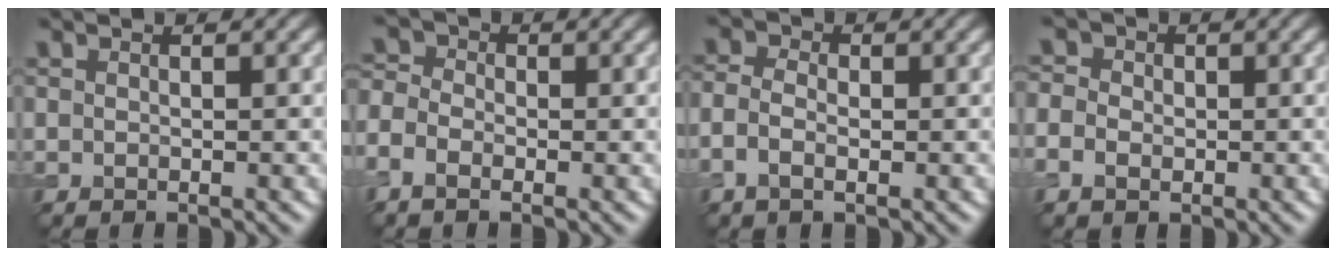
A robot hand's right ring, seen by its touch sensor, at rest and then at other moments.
{"total": 3.0, "force": [-1.4, 2.0, 1.8], "torque": [-0.035, 0.003, -0.035]}
{"total": 2.4, "force": [-0.9, 1.4, 1.7], "torque": [-0.035, 0.000, -0.023]}
{"total": 3.3, "force": [-0.3, 2.9, 1.6], "torque": [-0.016, 0.012, -0.027]}